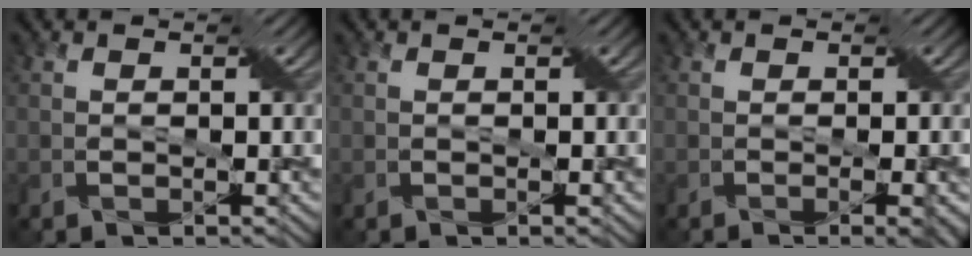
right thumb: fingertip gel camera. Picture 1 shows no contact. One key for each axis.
{"total": 0.0}
{"total": 3.0, "fx": -1.3, "fy": 0.2, "fz": 2.6, "tx": -0.031, "ty": -0.008, "tz": -0.015}